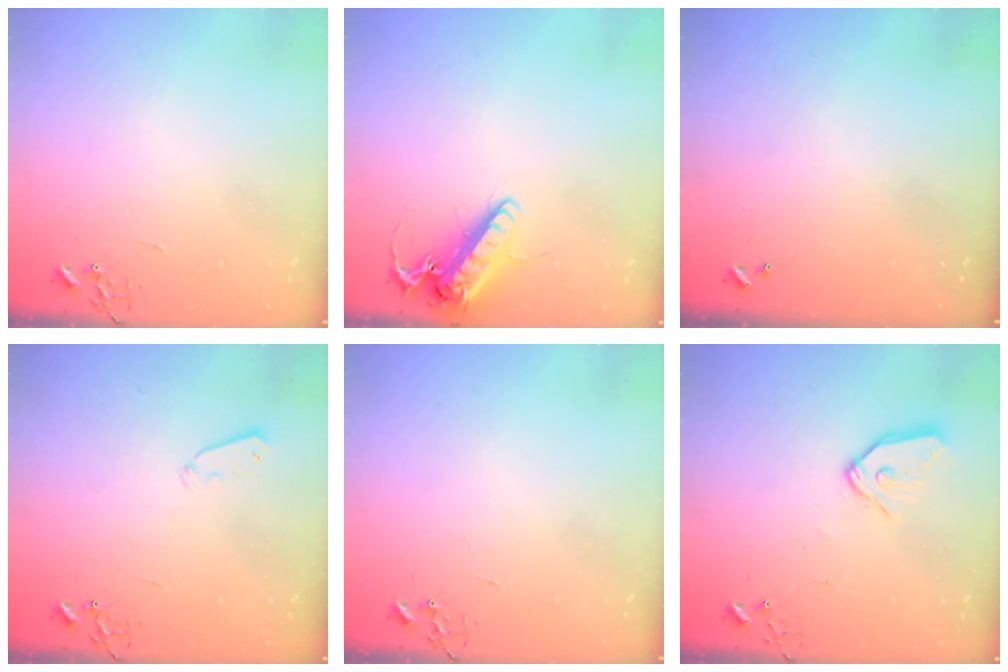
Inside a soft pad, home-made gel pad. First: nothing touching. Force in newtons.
{"total": 14.6, "press": 14.4, "slide": 2.6}
{"total": 0.0}
{"total": 4.0, "press": 3.9, "slide": 0.8}
{"total": 0.0}
{"total": 9.9, "press": 9.8, "slide": 1.2}